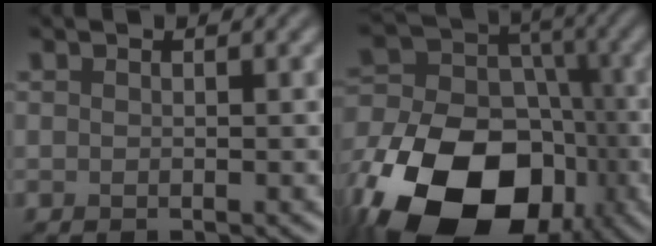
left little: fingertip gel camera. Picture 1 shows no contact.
{"total": 18.4, "force": [-8.4, 12.6, 10.5], "torque": [-0.211, -0.023, -0.151]}